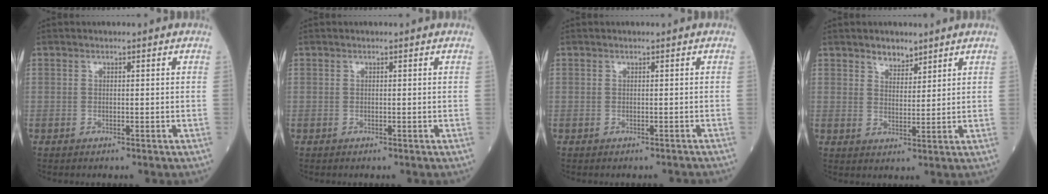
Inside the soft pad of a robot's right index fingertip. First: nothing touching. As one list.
[{"total": 0.0}, {"total": 1.2, "force": [-1.1, 0.2, 0.1], "torque": [0.002, -0.003, -0.014]}, {"total": 3.2, "force": [2.6, 1.5, 1.0], "torque": [-0.017, -0.001, 0.045]}]